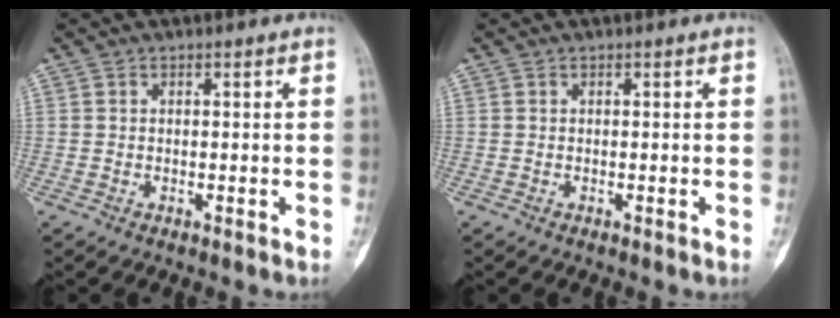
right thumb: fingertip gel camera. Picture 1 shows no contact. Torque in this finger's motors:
{"motor_torque": [0.56, 0.01, 0.28, -0.12, -0.02]}